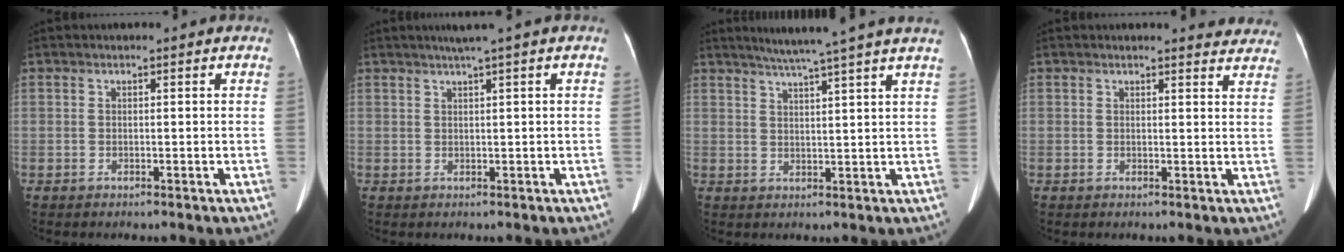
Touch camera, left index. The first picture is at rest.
{"total": 2.6, "force": [1.5, -0.6, 2.0], "torque": [-0.039, 0.007, 0.030]}
{"total": 10.1, "force": [8.2, -1.8, 5.6], "torque": [-0.085, 0.011, 0.103]}
{"total": 6.6, "force": [6.3, 1.5, 0.8], "torque": [0.014, -0.016, 0.039]}